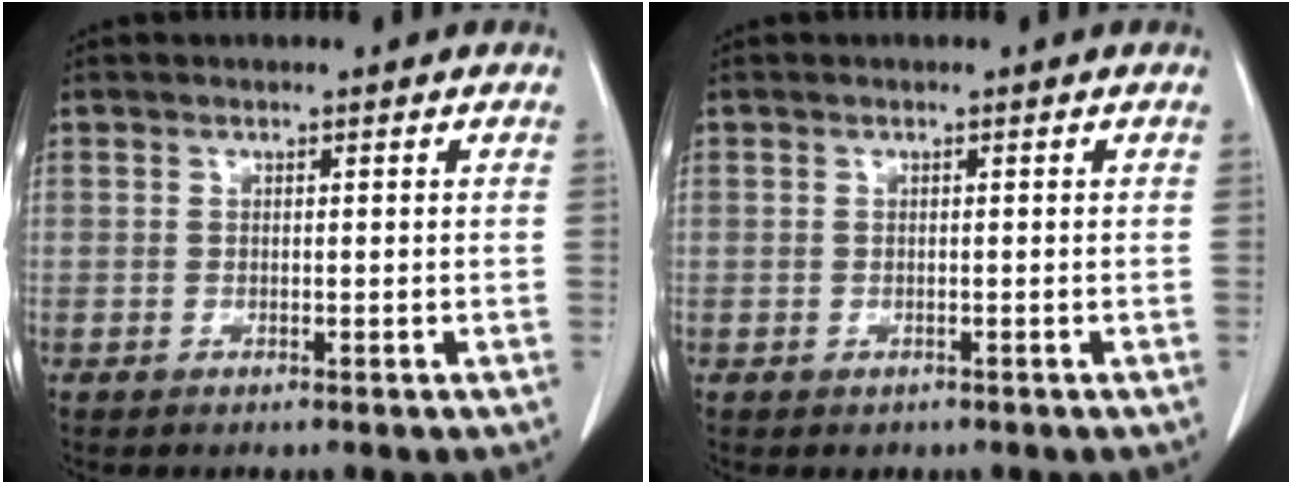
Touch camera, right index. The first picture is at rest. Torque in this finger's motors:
{"motor_torque": [-0.87, 0.09, -0.44, -0.15]}